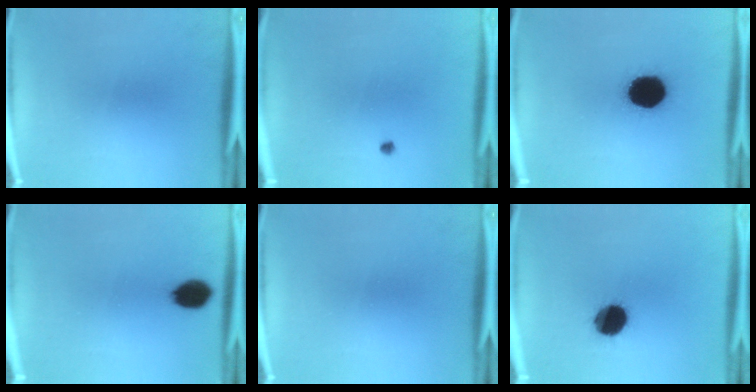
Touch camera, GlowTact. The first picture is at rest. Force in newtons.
{"total": 0.6}
{"total": 17.9}
{"total": 7.5}
{"total": 0.0}
{"total": 11.6}